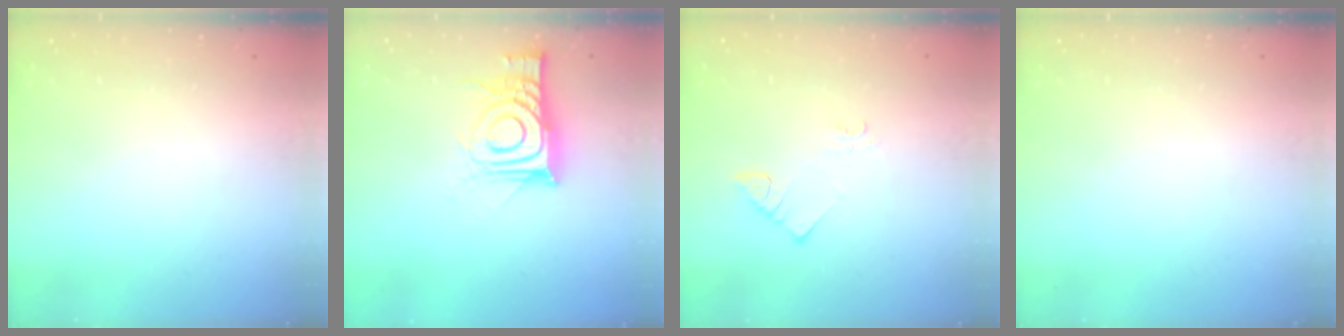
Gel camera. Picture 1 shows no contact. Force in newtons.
{"total": 12.7, "press": 12.6, "slide": 1.1}
{"total": 2.1, "press": 2.0, "slide": 0.5}
{"total": 0.0}